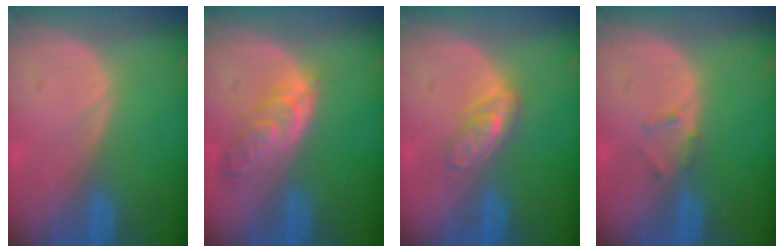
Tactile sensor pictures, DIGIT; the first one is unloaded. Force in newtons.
{"total": 5.5, "press": 5.4, "slide": 0.7}
{"total": 4.7, "press": 4.2, "slide": 2.2}
{"total": 1.3, "press": 1.3, "slide": 0.4}